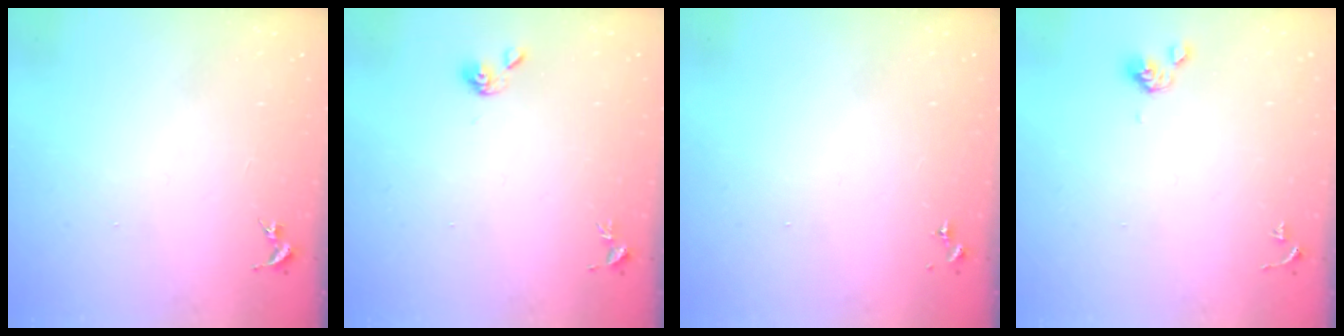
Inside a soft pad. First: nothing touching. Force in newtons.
{"total": 5.2, "press": 5.1, "slide": 0.6}
{"total": 0.0}
{"total": 5.1, "press": 4.9, "slide": 1.4}